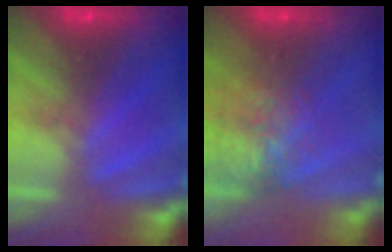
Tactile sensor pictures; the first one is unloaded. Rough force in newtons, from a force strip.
{"total": 6.9}